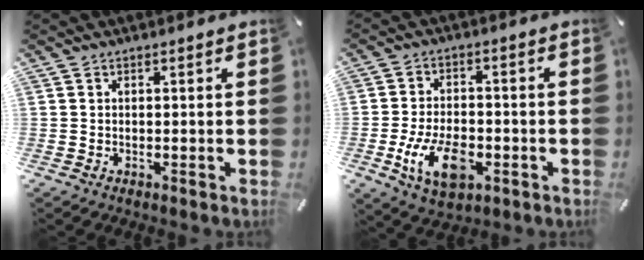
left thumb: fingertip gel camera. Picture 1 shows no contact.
{"total": 12.0, "force": [-3.9, 7.1, 8.9], "torque": [-0.179, 0.001, -0.068]}